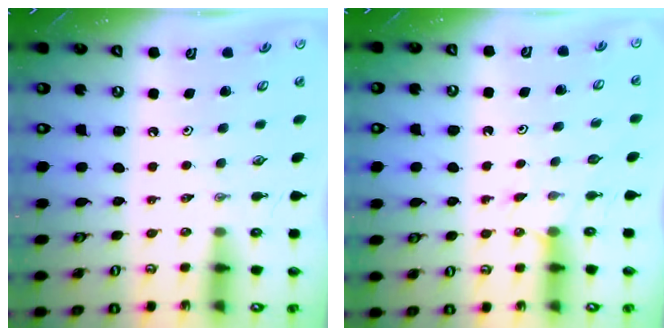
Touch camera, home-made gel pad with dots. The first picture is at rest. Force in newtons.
{"total": 3.0, "press": 2.9, "slide": 0.4}